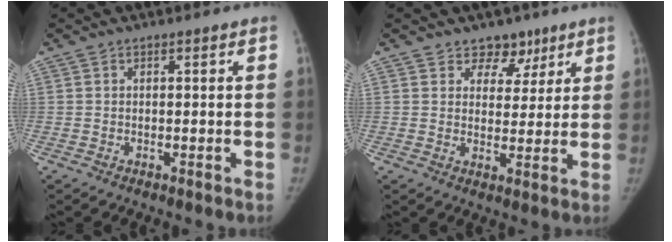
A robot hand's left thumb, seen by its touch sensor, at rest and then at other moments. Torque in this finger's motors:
{"motor_torque": [0.02, 0.35, -0.07, 0.07, -0.07]}